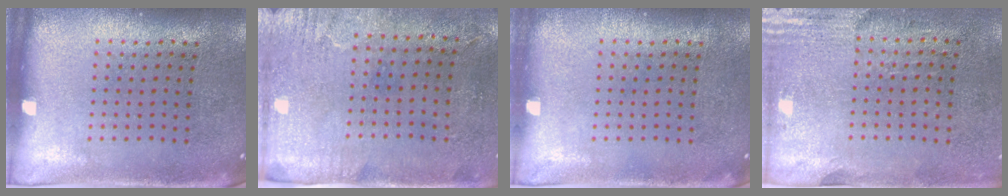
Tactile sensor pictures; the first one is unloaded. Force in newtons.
{"total": 3.0, "press": 2.4, "slide": 1.8}
{"total": 0.0}
{"total": 2.8, "press": 2.5, "slide": 1.4}